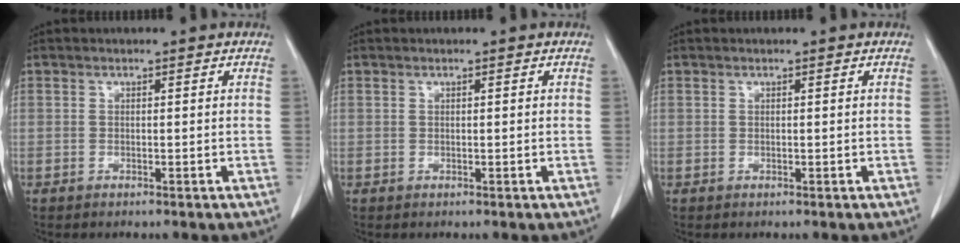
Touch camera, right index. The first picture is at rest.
{"total": 0.0}
{"total": 0.0}